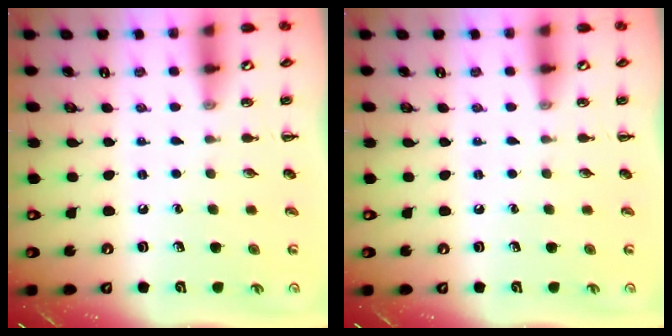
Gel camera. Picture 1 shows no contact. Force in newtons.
{"total": 0.0}